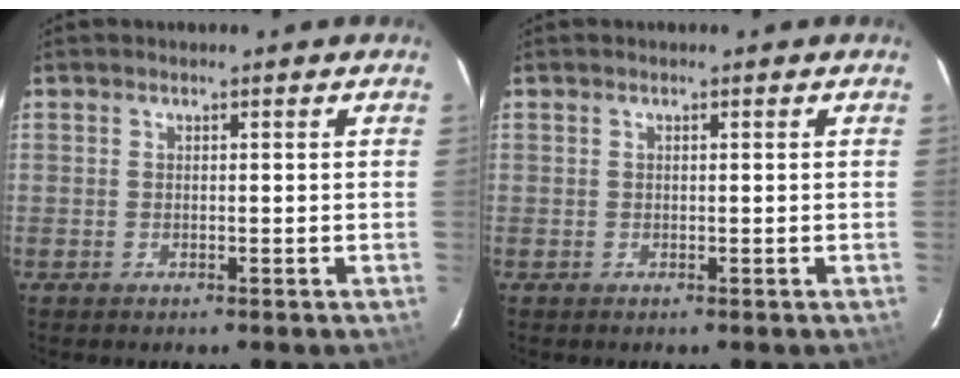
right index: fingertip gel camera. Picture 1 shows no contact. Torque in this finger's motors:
{"motor_torque": [-0.52, 0.04, 0.11, 0.02]}